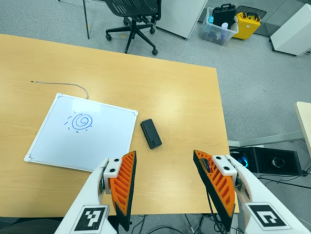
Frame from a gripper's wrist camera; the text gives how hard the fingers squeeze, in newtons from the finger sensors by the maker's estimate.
{"total": 0.0}